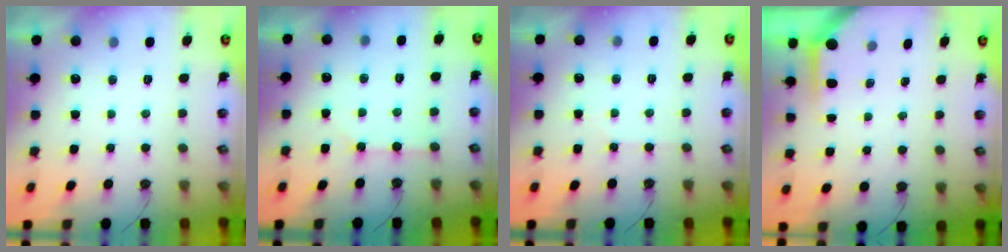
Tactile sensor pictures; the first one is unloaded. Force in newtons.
{"total": 2.7, "press": 2.7, "slide": 0.4}
{"total": 3.2, "press": 3.2, "slide": 0.6}
{"total": 3.7, "press": 3.7, "slide": 0.4}